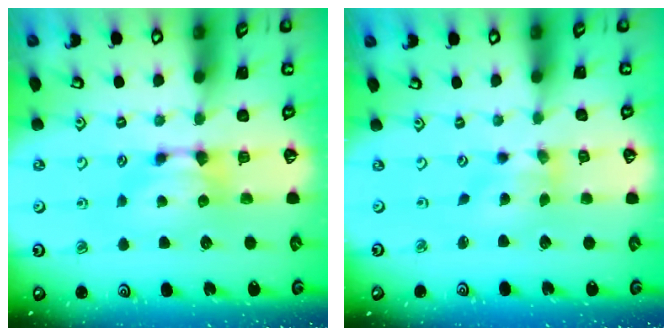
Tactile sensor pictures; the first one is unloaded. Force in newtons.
{"total": 1.0, "press": 0.2, "slide": 0.9}